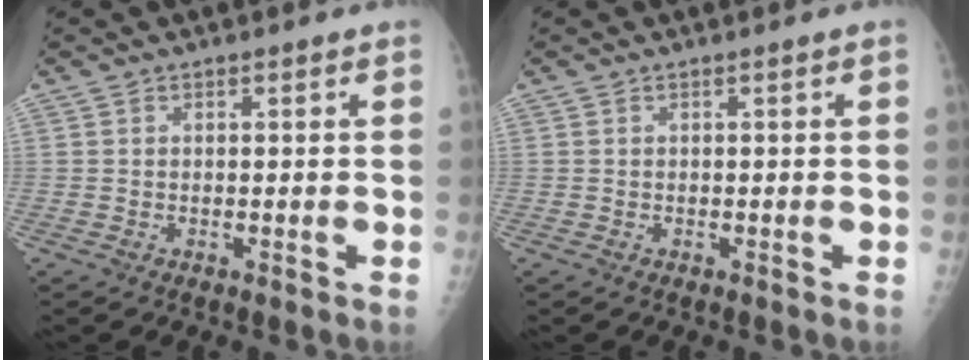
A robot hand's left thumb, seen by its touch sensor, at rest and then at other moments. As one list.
[{"total": 0.0}]